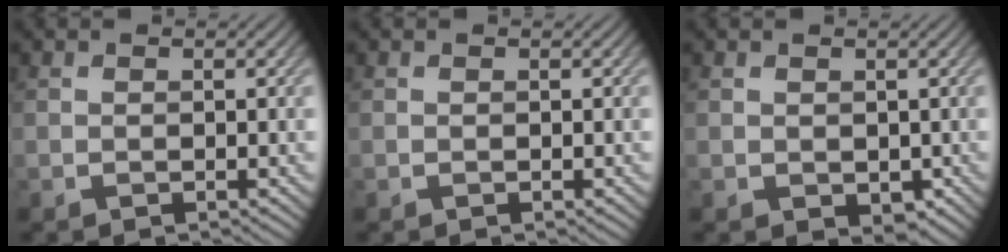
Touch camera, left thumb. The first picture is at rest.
{"total": 0.0}
{"total": 1.5, "force": [0.0, 1.1, 1.0], "torque": [-0.022, -0.011, 0.006]}